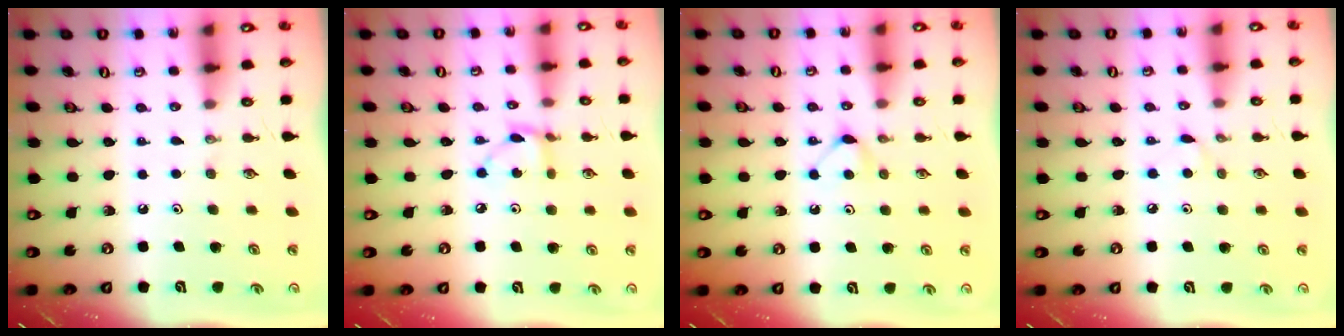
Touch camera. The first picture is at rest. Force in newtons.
{"total": 4.0, "press": 4.0, "slide": 0.2}
{"total": 4.6, "press": 4.5, "slide": 0.5}
{"total": 4.1, "press": 4.0, "slide": 0.4}